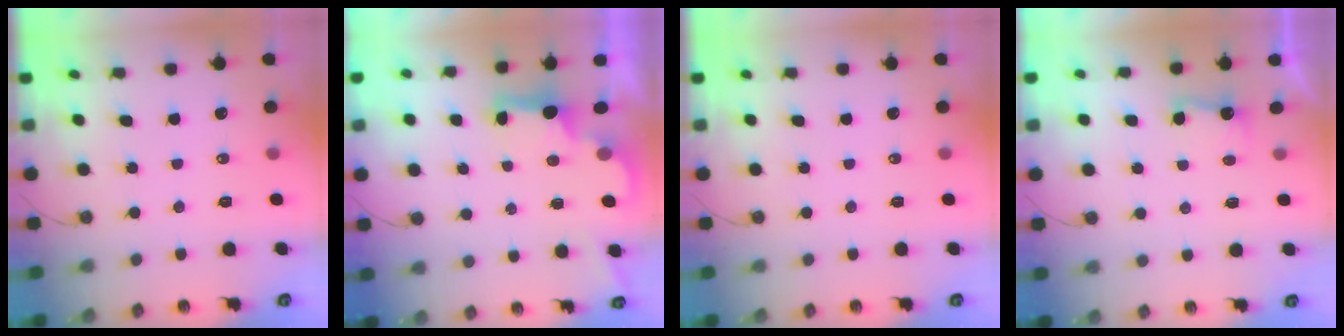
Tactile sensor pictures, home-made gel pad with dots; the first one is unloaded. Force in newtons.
{"total": 2.2, "press": 2.1, "slide": 0.7}
{"total": 0.0}
{"total": 3.7, "press": 3.5, "slide": 1.2}